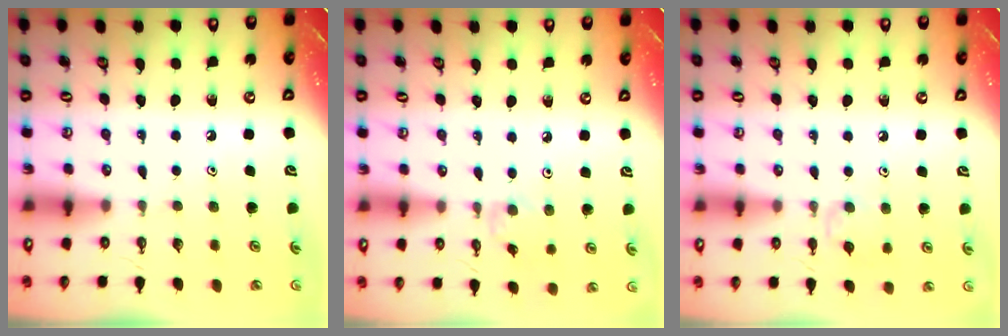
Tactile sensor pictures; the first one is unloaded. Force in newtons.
{"total": 1.1, "press": 1.0, "slide": 0.4}
{"total": 5.4, "press": 5.3, "slide": 1.0}